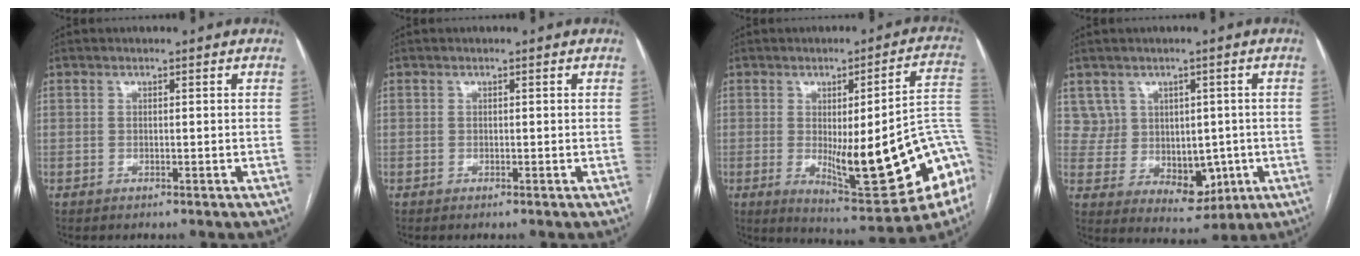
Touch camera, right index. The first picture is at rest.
{"total": 0.0}
{"total": 21.3, "force": [-4.8, 3.6, 20.4], "torque": [-0.190, 0.001, -0.048]}
{"total": 9.2, "force": [1.4, 8.7, 2.9], "torque": [-0.056, 0.032, 0.056]}